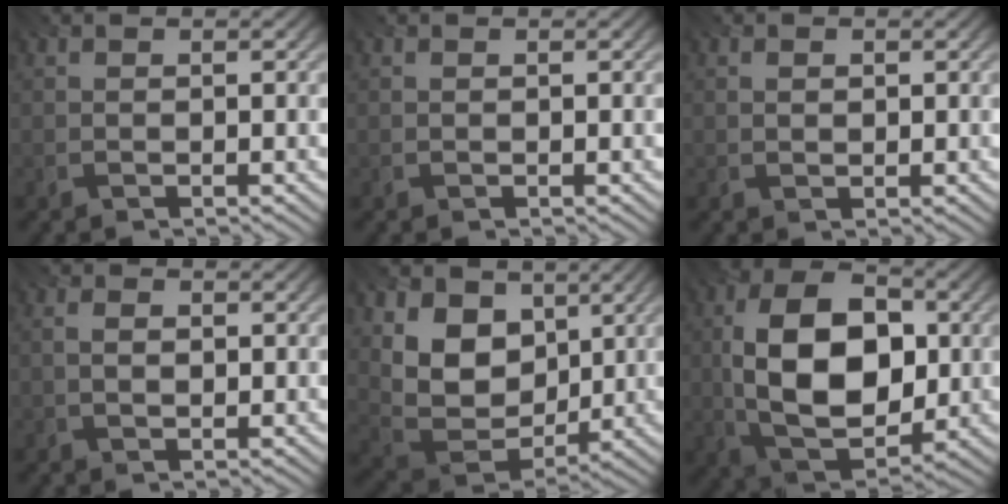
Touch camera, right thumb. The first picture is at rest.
{"total": 0.0}
{"total": 0.7, "force": [0.1, 0.5, 0.5], "torque": [-0.007, -0.005, 0.004]}
{"total": 1.8, "force": [-0.8, 1.0, 1.2], "torque": [-0.022, -0.007, -0.015]}
{"total": 11.7, "force": [3.6, 8.3, 7.3], "torque": [-0.182, 0.008, 0.060]}
{"total": 14.2, "force": [-0.6, 8.5, 11.4], "torque": [-0.209, 0.007, -0.020]}